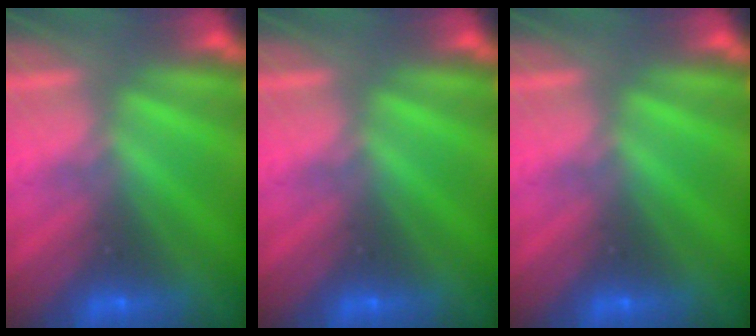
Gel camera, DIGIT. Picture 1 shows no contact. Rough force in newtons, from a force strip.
{"total": 0.0}
{"total": 0.0}